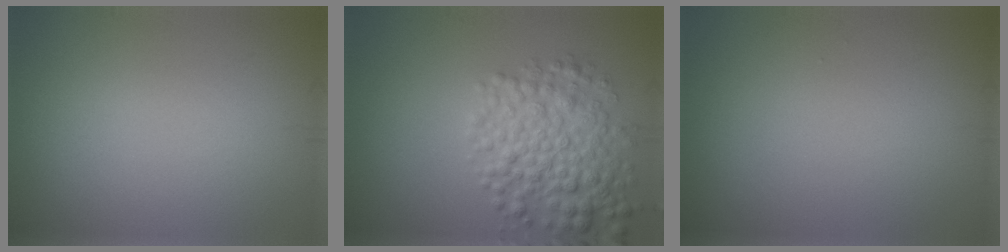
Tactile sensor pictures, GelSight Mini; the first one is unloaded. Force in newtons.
{"total": 6.0, "press": 6.0, "slide": 0.2}
{"total": 0.0}